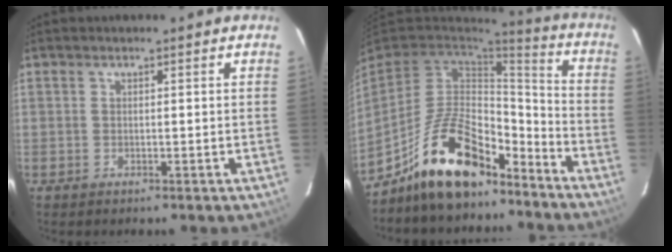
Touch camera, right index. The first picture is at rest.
{"total": 18.4, "force": [-13.0, 7.8, 10.4], "torque": [-0.212, 0.021, -0.215]}